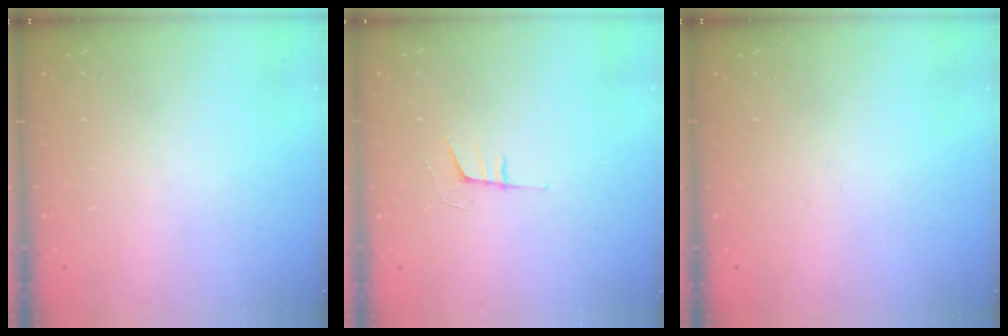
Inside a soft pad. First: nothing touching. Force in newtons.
{"total": 6.1, "press": 5.2, "slide": 3.1}
{"total": 0.0}